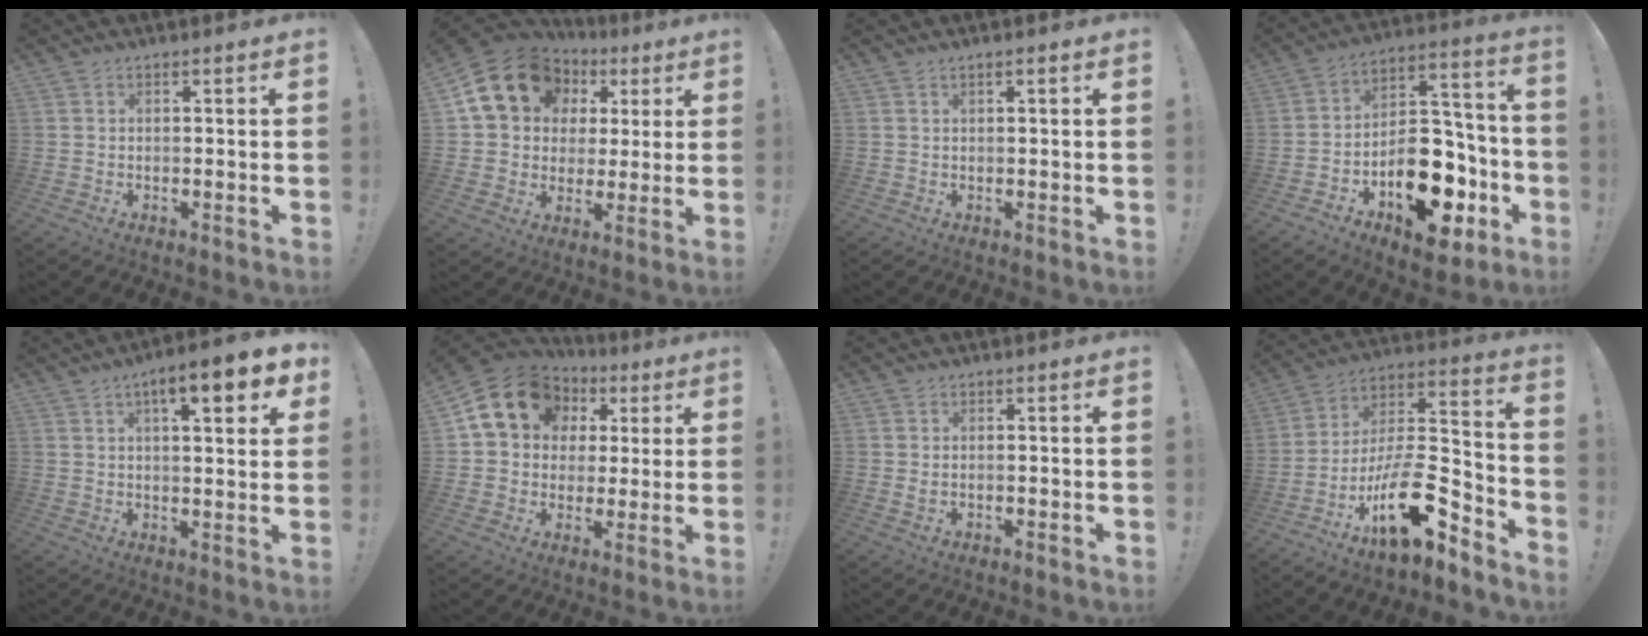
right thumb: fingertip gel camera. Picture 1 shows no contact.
{"total": 17.1, "force": [6.5, 13.6, 7.9], "torque": [-0.117, -0.022, 0.136]}
{"total": 1.0, "force": [0.5, 0.0, 0.9], "torque": [-0.010, -0.003, 0.007]}
{"total": 19.4, "force": [-9.1, 11.7, 12.5], "torque": [-0.153, 0.076, -0.132]}
{"total": 10.4, "force": [4.6, 2.7, 9.0], "torque": [-0.114, -0.019, 0.069]}
{"total": 16.2, "force": [5.9, 13.0, 7.5], "torque": [-0.114, -0.014, 0.123]}
{"total": 0.8, "force": [0.5, 0.5, 0.5], "torque": [-0.003, 0.001, 0.006]}
{"total": 20.1, "force": [-9.2, 8.0, 16.0], "torque": [-0.263, 0.051, -0.150]}